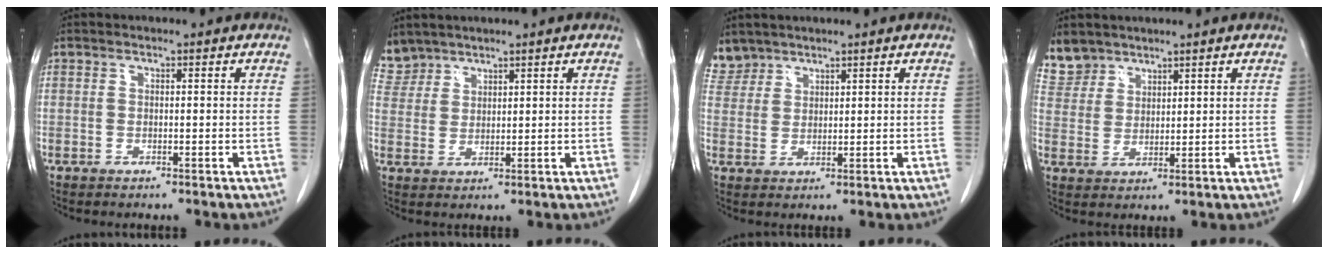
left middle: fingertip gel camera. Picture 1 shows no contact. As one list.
[{"total": 4.5, "force": [4.1, 1.8, -0.5], "torque": [0.011, 0.008, 0.090]}, {"total": 3.8, "force": [3.5, 1.6, -0.4], "torque": [0.011, 0.007, 0.074]}, {"total": 4.9, "force": [4.3, 2.4, -0.1], "torque": [0.006, 0.003, 0.093]}]